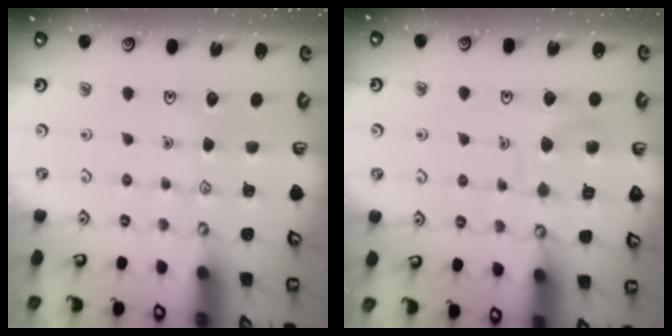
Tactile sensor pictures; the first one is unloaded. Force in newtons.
{"total": 8.0, "press": 8.0, "slide": 0.8}